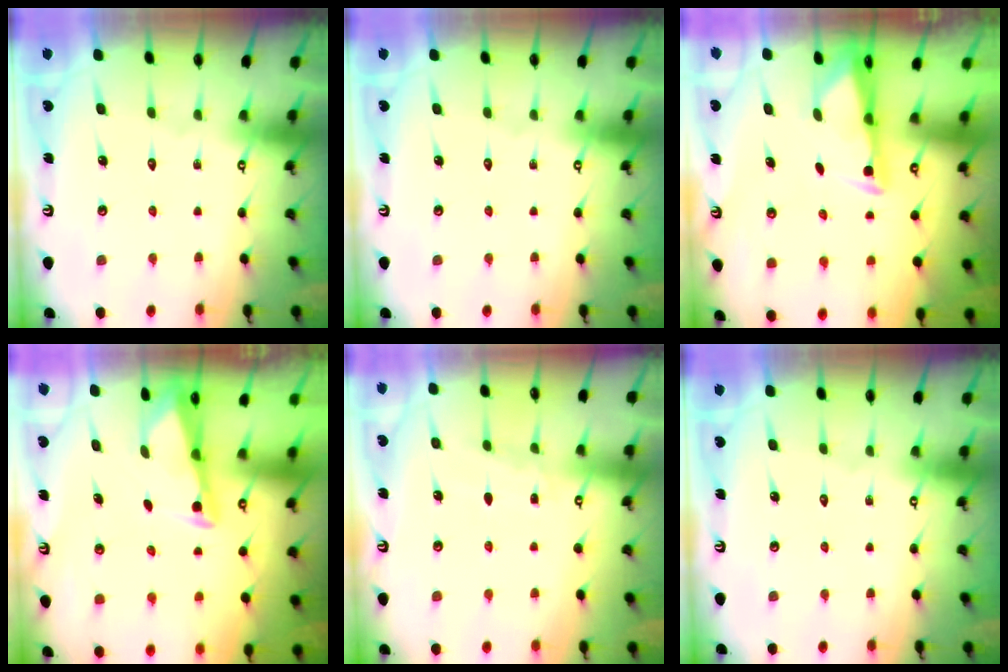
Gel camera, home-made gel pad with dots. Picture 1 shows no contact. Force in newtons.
{"total": 0.0}
{"total": 2.7, "press": 2.7, "slide": 0.4}
{"total": 2.5, "press": 2.5, "slide": 0.1}
{"total": 4.7, "press": 4.7, "slide": 0.6}
{"total": 0.0}